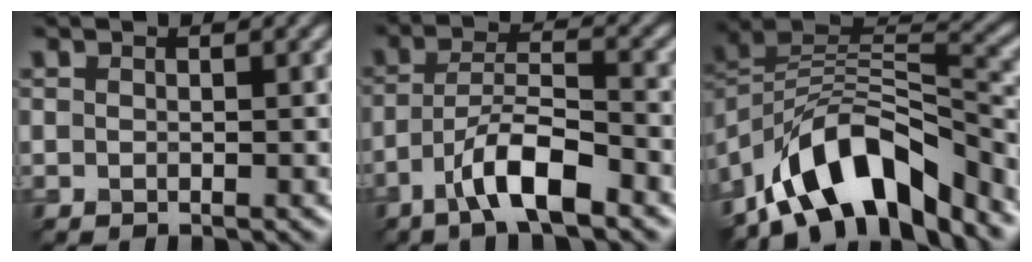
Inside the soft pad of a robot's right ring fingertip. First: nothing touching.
{"total": 5.6, "force": [-3.5, 1.4, 4.2], "torque": [-0.076, 0.015, -0.066]}
{"total": 10.0, "force": [-6.4, 4.6, 6.2], "torque": [-0.088, 0.015, -0.122]}